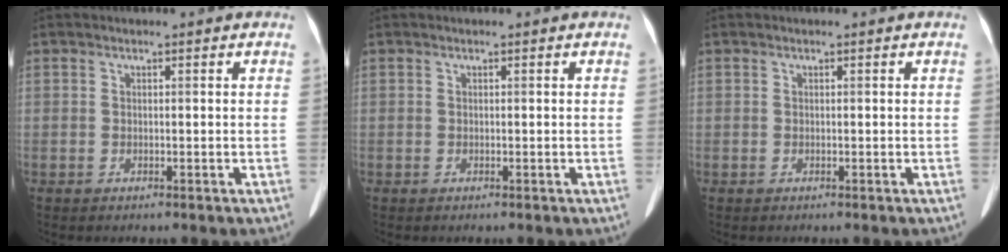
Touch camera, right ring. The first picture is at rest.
{"total": 0.0}
{"total": 0.0}